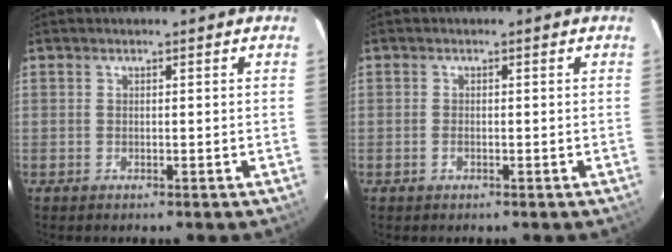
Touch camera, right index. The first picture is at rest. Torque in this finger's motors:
{"motor_torque": [-0.18, -0.13, -0.04, 0.00]}